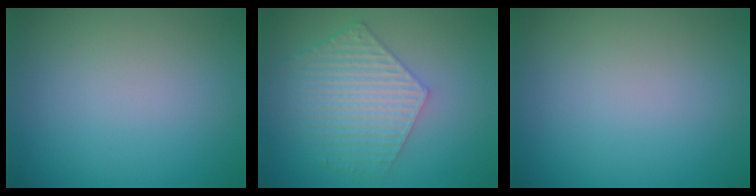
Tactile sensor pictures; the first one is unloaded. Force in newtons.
{"total": 5.9, "press": 4.4, "slide": 3.9}
{"total": 0.0}